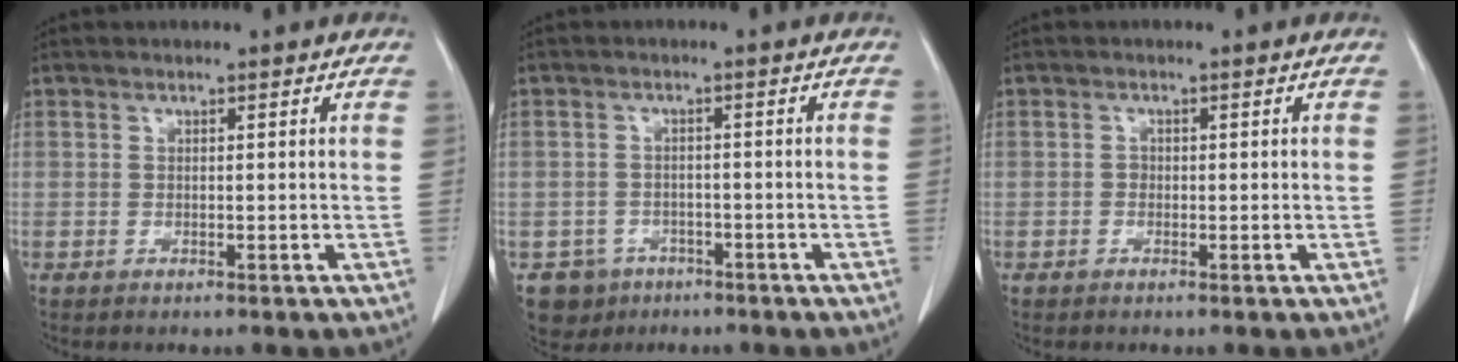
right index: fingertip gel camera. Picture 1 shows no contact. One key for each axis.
{"total": 4.8, "fx": -2.8, "fy": 3.8, "fz": 0.1, "tx": -0.002, "ty": 0.009, "tz": -0.041}
{"total": 0.7, "fx": -0.1, "fy": 0.7, "fz": 0.3, "tx": 0.000, "ty": 0.003, "tz": -0.003}